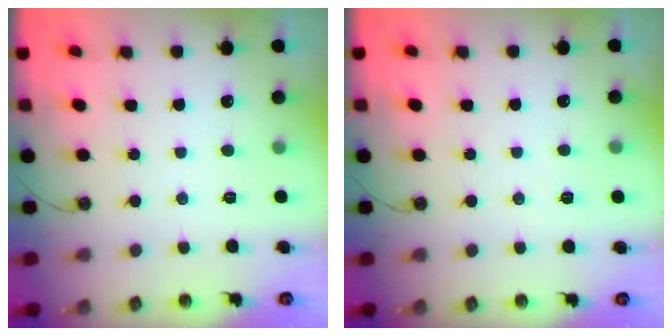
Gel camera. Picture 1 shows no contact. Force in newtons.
{"total": 4.8, "press": 2.1, "slide": 4.4}